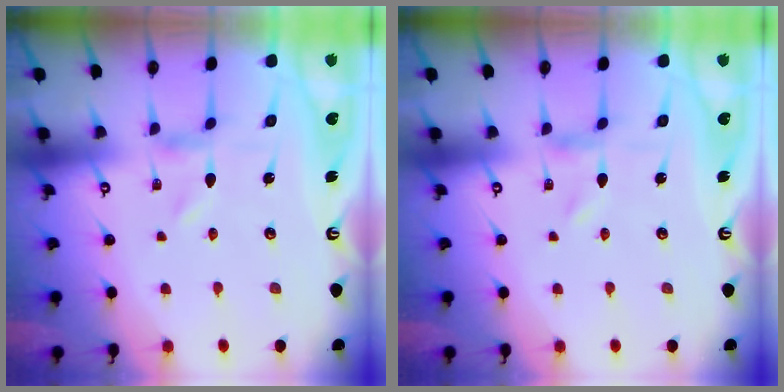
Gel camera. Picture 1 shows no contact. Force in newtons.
{"total": 0.0}